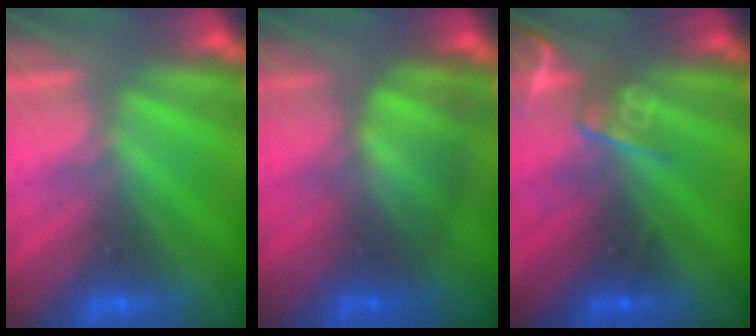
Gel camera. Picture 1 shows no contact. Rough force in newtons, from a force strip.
{"total": 2.1}
{"total": 2.6}